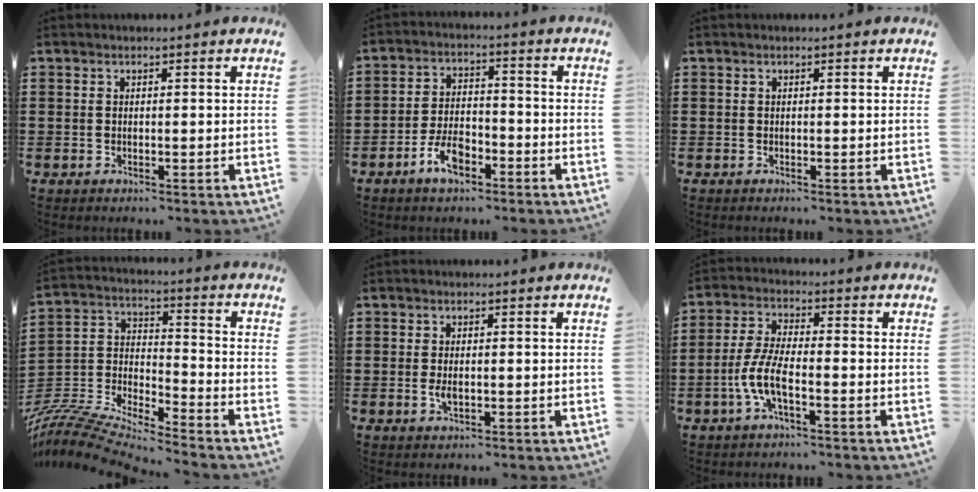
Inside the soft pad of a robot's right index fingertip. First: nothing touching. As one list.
[{"total": 6.0, "force": [-3.6, 2.6, 4.0], "torque": [-0.093, 0.003, -0.073]}, {"total": 0.0}, {"total": 7.7, "force": [-7.4, 0.3, 1.9], "torque": [-0.061, -0.013, -0.157]}, {"total": 2.3, "force": [-0.3, 0.9, 2.0], "torque": [-0.046, -0.005, -0.007]}, {"total": 6.3, "force": [-2.7, 1.6, 5.5], "torque": [-0.131, -0.014, -0.056]}]